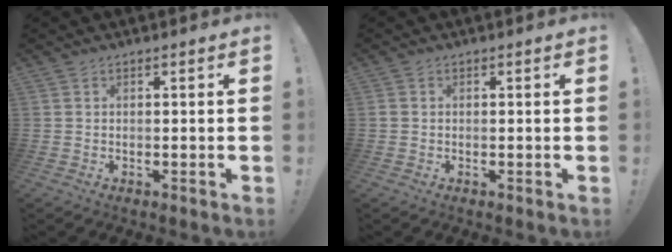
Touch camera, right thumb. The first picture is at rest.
{"total": 0.7, "force": [0.0, 0.7, 0.2], "torque": [-0.006, 0.003, 0.001]}